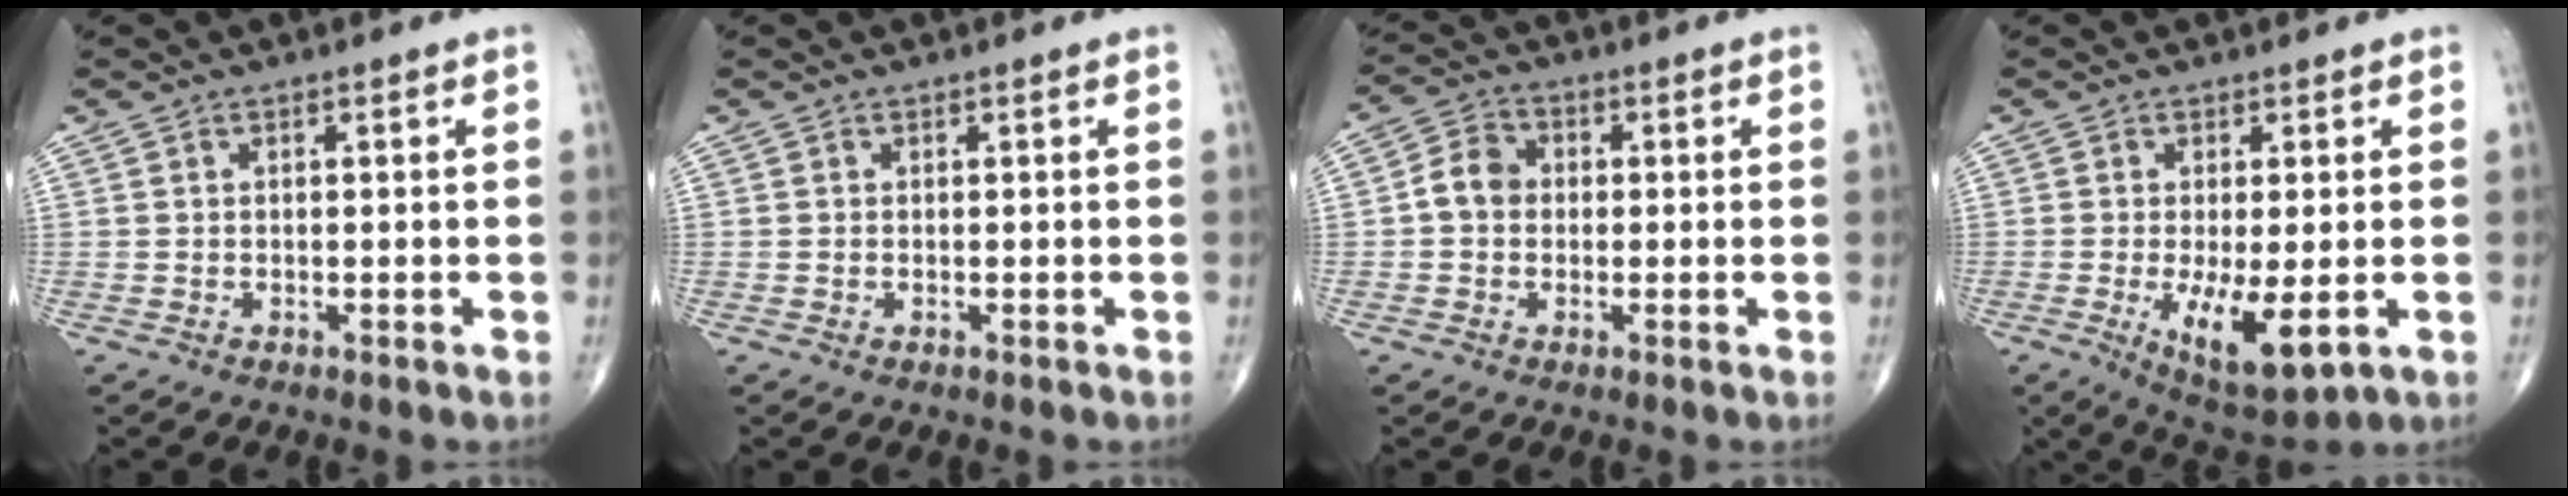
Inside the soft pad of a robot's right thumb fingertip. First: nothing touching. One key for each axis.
{"total": 0.0}
{"total": 5.4, "fx": -0.2, "fy": 4.5, "fz": 3.0, "tx": -0.043, "ty": 0.017, "tz": -0.014}
{"total": 10.1, "fx": -2.4, "fy": 3.7, "fz": 9.2, "tx": -0.151, "ty": -0.024, "tz": -0.027}